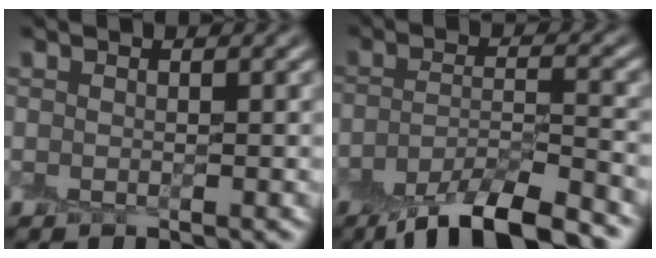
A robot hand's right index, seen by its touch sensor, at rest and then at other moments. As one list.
[{"total": 7.7, "force": [-5.8, 1.9, 4.7], "torque": [-0.071, -0.005, -0.101]}]